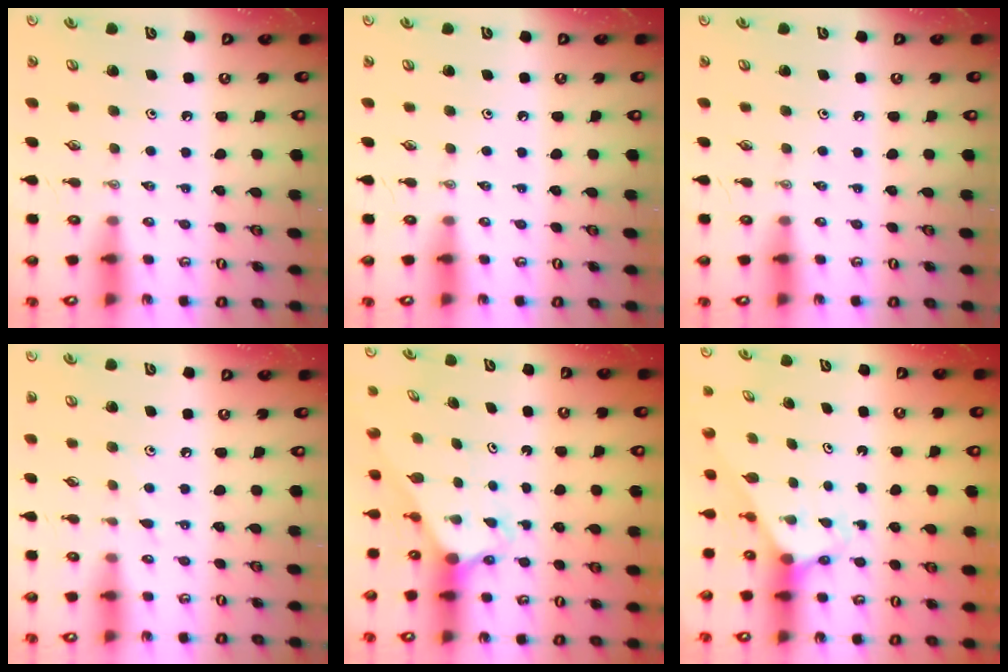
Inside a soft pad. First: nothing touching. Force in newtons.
{"total": 0.0}
{"total": 0.0}
{"total": 4.3, "press": 4.2, "slide": 0.5}
{"total": 2.6, "press": 2.6, "slide": 0.2}
{"total": 2.8, "press": 2.8, "slide": 0.2}